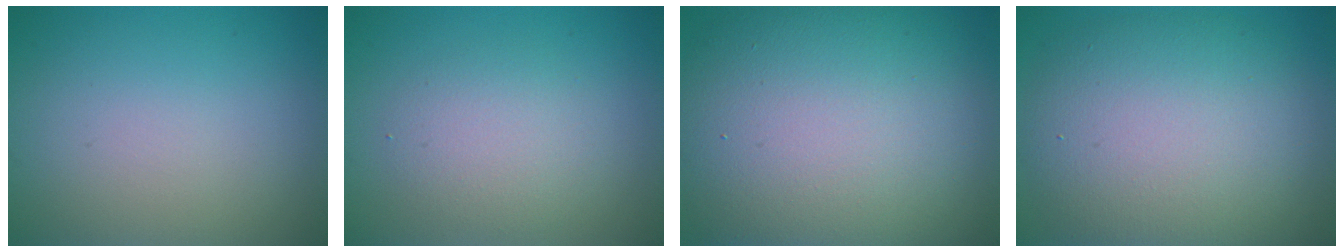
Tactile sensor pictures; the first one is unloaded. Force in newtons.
{"total": 2.9, "press": 2.9, "slide": 0.3}
{"total": 16.2, "press": 16.2, "slide": 0.6}
{"total": 10.3, "press": 10.3, "slide": 0.2}